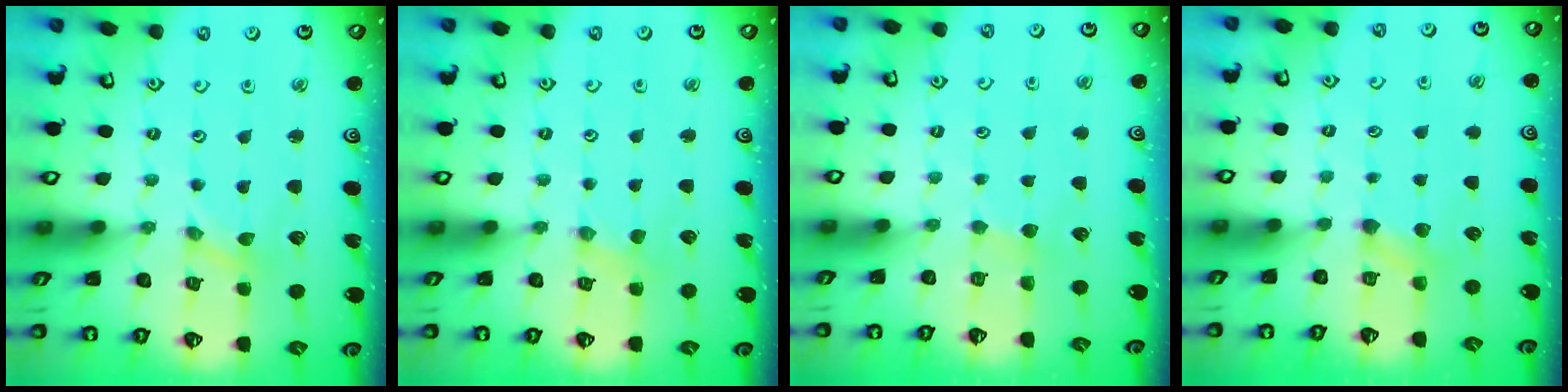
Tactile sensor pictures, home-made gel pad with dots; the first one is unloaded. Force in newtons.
{"total": 0.8, "press": 0.8, "slide": 0.2}
{"total": 2.9, "press": 2.9, "slide": 0.5}
{"total": 3.4, "press": 3.3, "slide": 0.4}